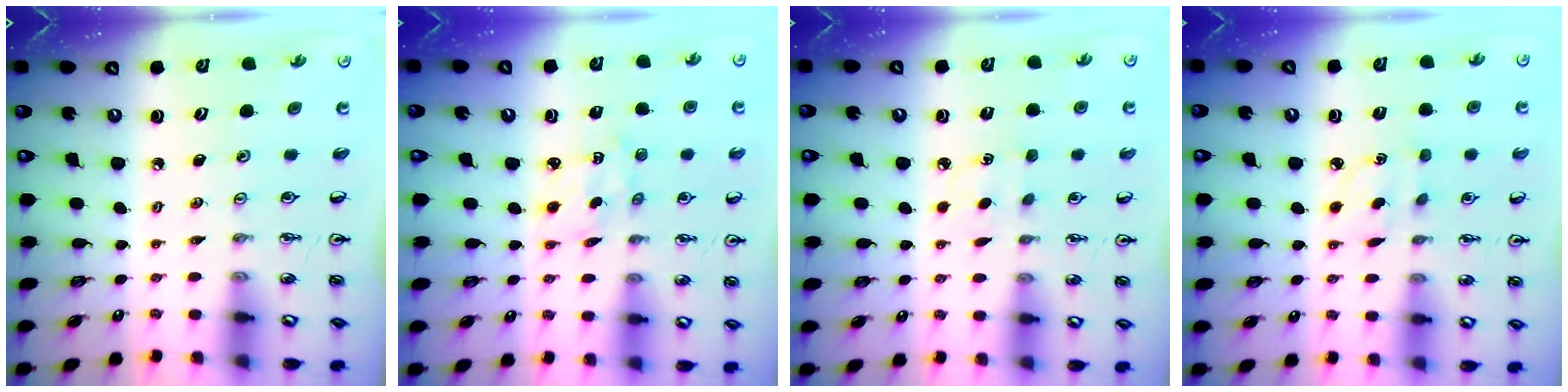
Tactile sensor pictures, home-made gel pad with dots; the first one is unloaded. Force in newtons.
{"total": 2.3, "press": 2.3, "slide": 0.4}
{"total": 2.9, "press": 2.9, "slide": 0.3}
{"total": 3.2, "press": 3.1, "slide": 0.7}